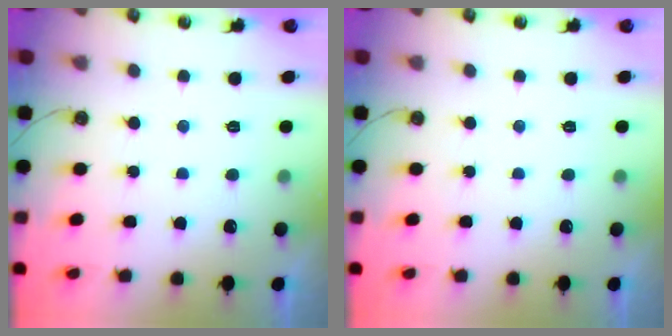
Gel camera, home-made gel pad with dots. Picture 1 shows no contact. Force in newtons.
{"total": 0.0}